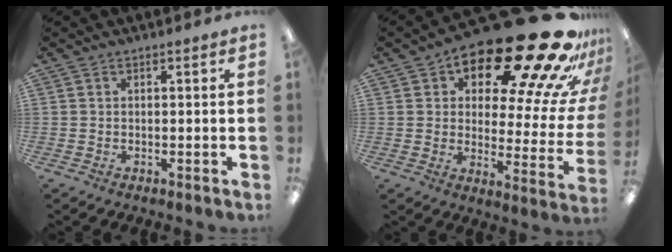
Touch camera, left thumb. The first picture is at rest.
{"total": 25.3, "force": [17.5, 7.5, 16.7], "torque": [-0.229, -0.137, 0.289]}